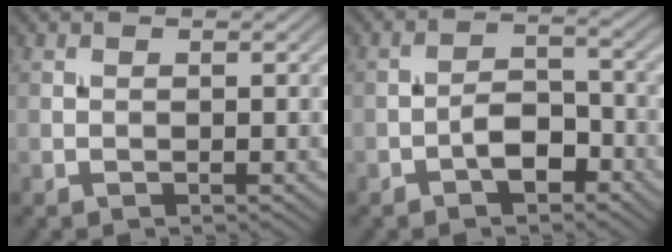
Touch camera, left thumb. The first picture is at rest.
{"total": 4.4, "force": [-2.4, 2.2, 2.9], "torque": [-0.043, 0.011, -0.049]}